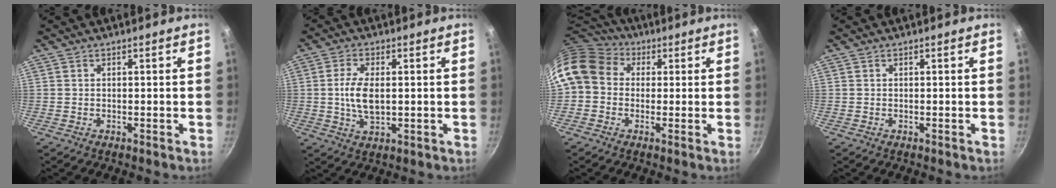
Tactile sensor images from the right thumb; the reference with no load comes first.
{"total": 7.0, "force": [0.2, 3.5, 6.1], "torque": [-0.125, -0.001, 0.007]}
{"total": 12.8, "force": [2.4, 10.5, 6.9], "torque": [-0.123, 0.027, 0.025]}
{"total": 0.0}